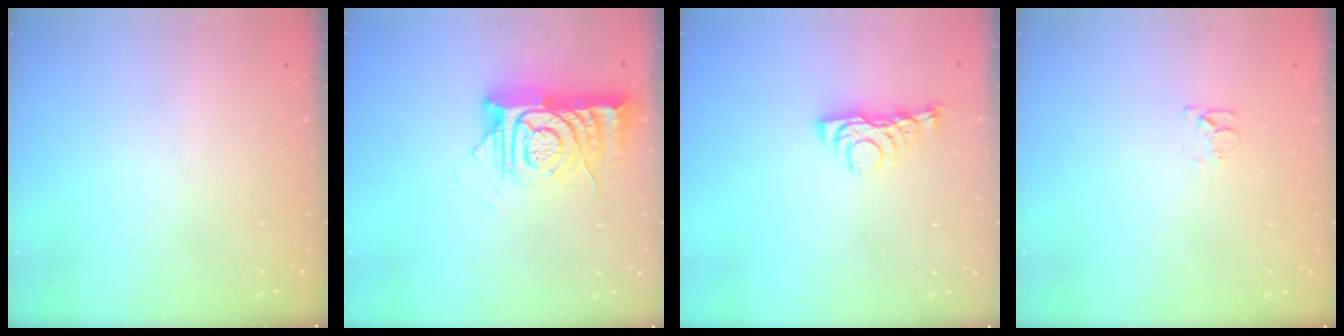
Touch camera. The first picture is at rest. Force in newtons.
{"total": 12.0, "press": 11.9, "slide": 1.2}
{"total": 5.4, "press": 5.3, "slide": 0.8}
{"total": 5.0, "press": 5.0, "slide": 0.5}